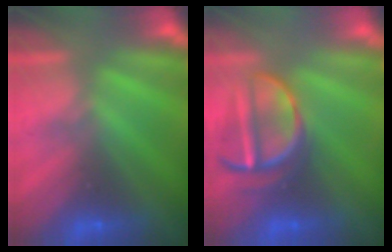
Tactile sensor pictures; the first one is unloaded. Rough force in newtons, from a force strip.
{"total": 3.6}